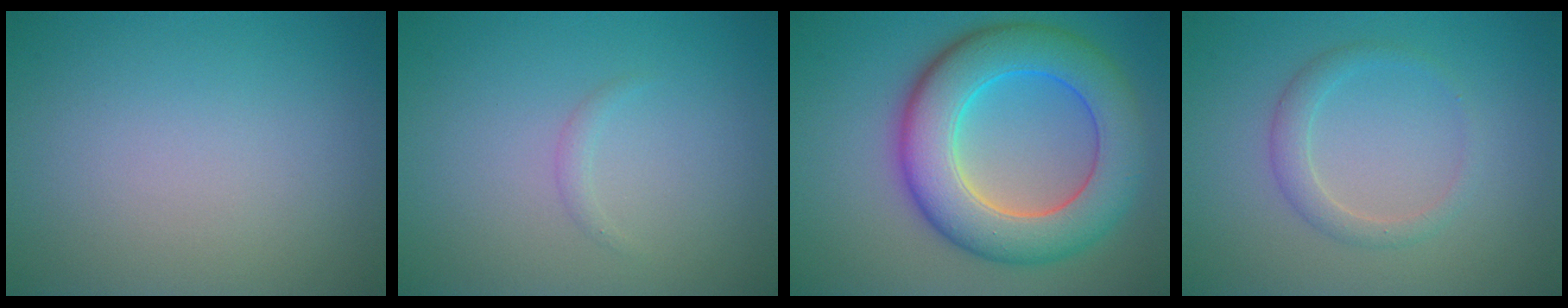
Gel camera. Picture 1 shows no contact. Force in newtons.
{"total": 0.6, "press": 0.6, "slide": 0.0}
{"total": 9.7, "press": 9.7, "slide": 0.1}
{"total": 1.9, "press": 1.9, "slide": 0.0}